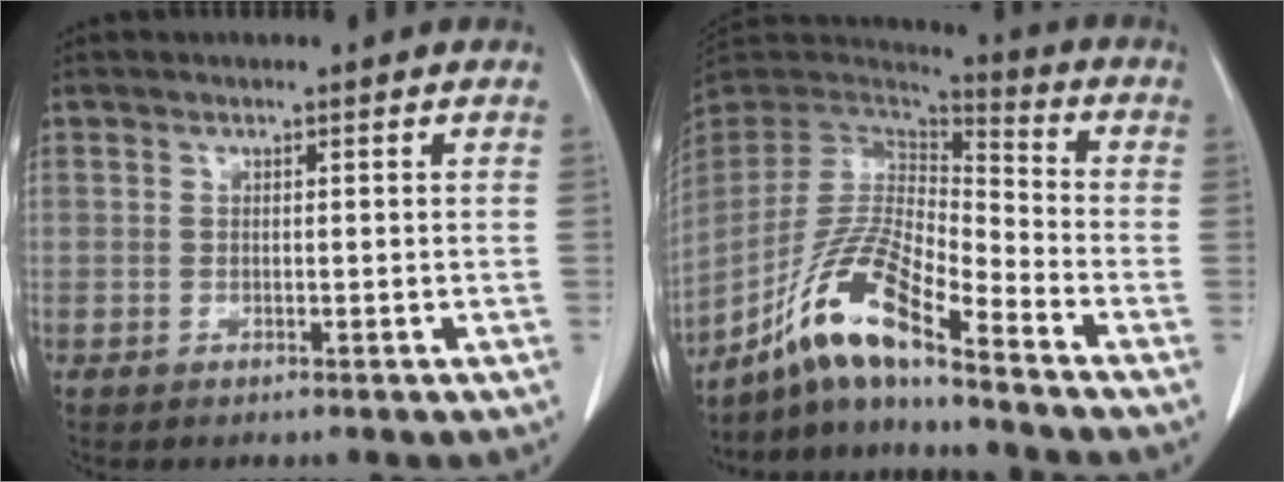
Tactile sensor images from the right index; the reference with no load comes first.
{"total": 13.7, "force": [-9.5, 1.4, 9.8], "torque": [-0.198, 0.001, -0.180]}